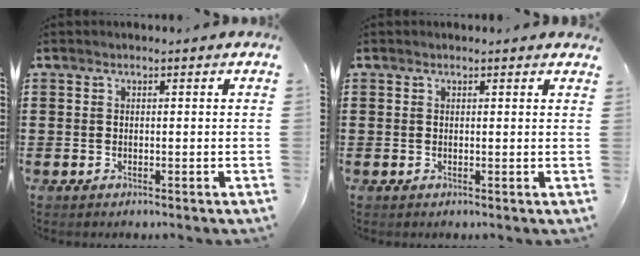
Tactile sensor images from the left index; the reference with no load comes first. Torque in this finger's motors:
{"motor_torque": [0.01, -0.01, -0.02, 0.00]}